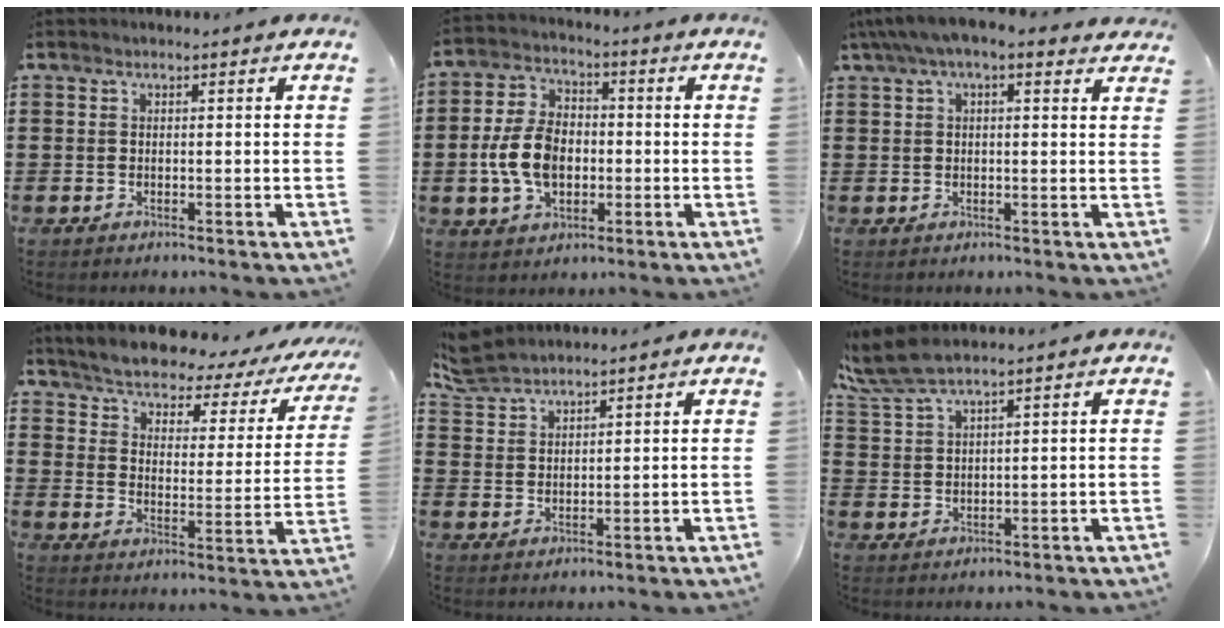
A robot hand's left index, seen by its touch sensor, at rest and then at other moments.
{"total": 8.8, "force": [-1.3, 5.8, 6.4], "torque": [-0.152, 0.007, -0.029]}
{"total": 5.1, "force": [3.3, 1.6, 3.5], "torque": [-0.075, 0.005, 0.057]}
{"total": 3.5, "force": [3.3, 0.4, 1.1], "torque": [-0.044, -0.032, 0.046]}
{"total": 4.5, "force": [4.3, 0.9, 1.0], "torque": [-0.035, -0.006, 0.082]}
{"total": 5.7, "force": [4.7, 0.8, 3.2], "torque": [-0.085, -0.010, 0.083]}